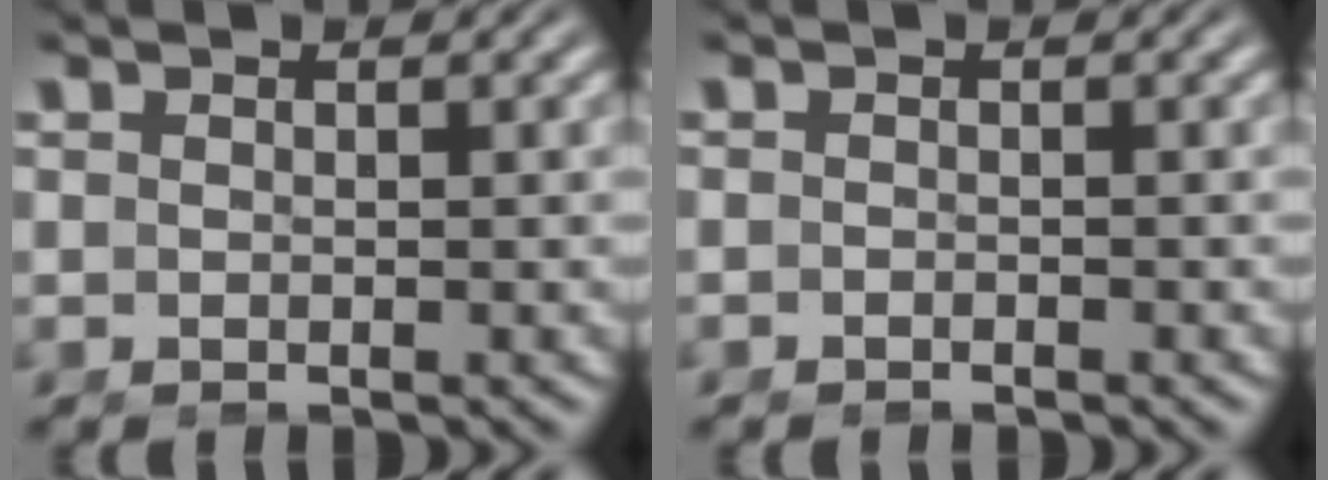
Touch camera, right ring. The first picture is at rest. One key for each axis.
{"total": 0.7, "fx": -0.7, "fy": -0.1, "fz": -0.1, "tx": -0.003, "ty": -0.008, "tz": -0.009}